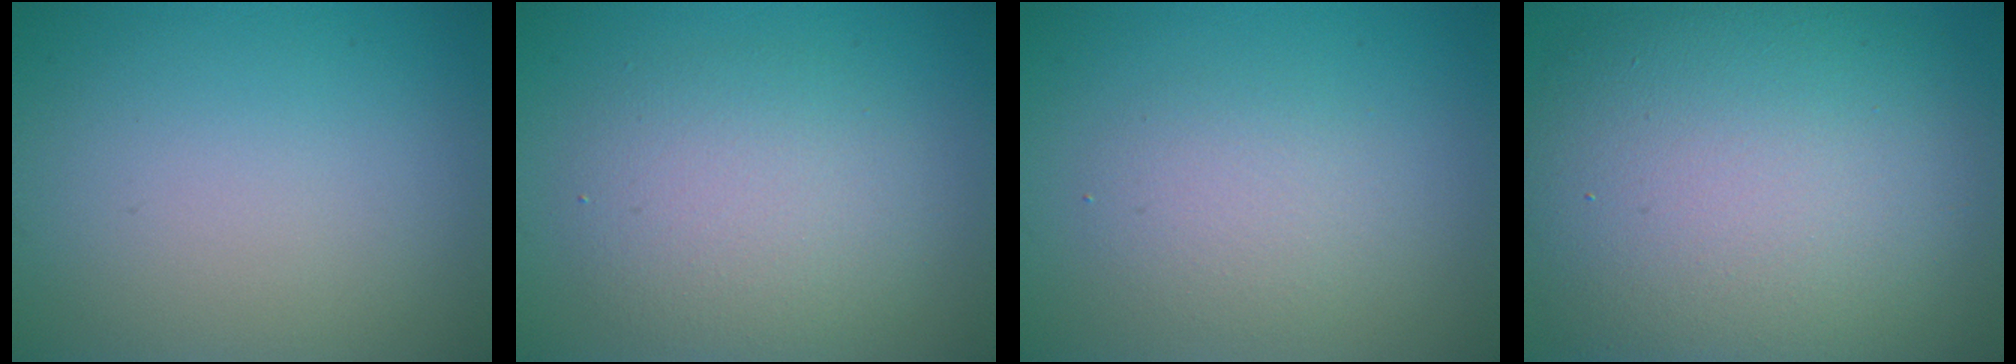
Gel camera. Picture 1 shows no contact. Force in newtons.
{"total": 4.3, "press": 4.3, "slide": 0.1}
{"total": 2.4, "press": 2.4, "slide": 0.2}
{"total": 14.9, "press": 14.9, "slide": 0.8}